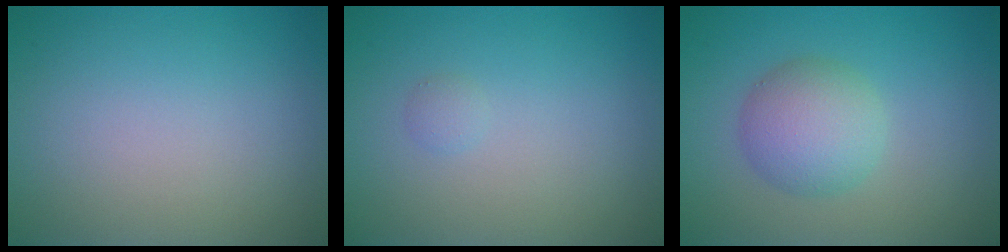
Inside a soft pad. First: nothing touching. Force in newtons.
{"total": 0.6, "press": 0.6, "slide": 0.0}
{"total": 4.3, "press": 4.3, "slide": 0.1}